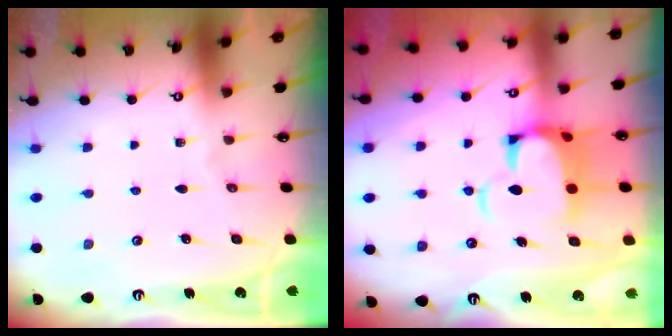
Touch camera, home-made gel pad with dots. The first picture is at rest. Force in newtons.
{"total": 6.9, "press": 6.8, "slide": 1.4}